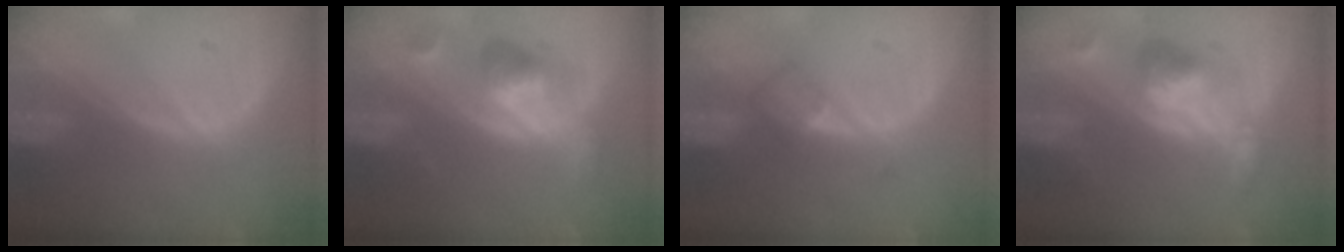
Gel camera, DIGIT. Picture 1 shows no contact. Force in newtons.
{"total": 6.1, "press": 5.6, "slide": 2.4}
{"total": 2.7, "press": 2.4, "slide": 1.1}
{"total": 6.3, "press": 5.7, "slide": 2.8}